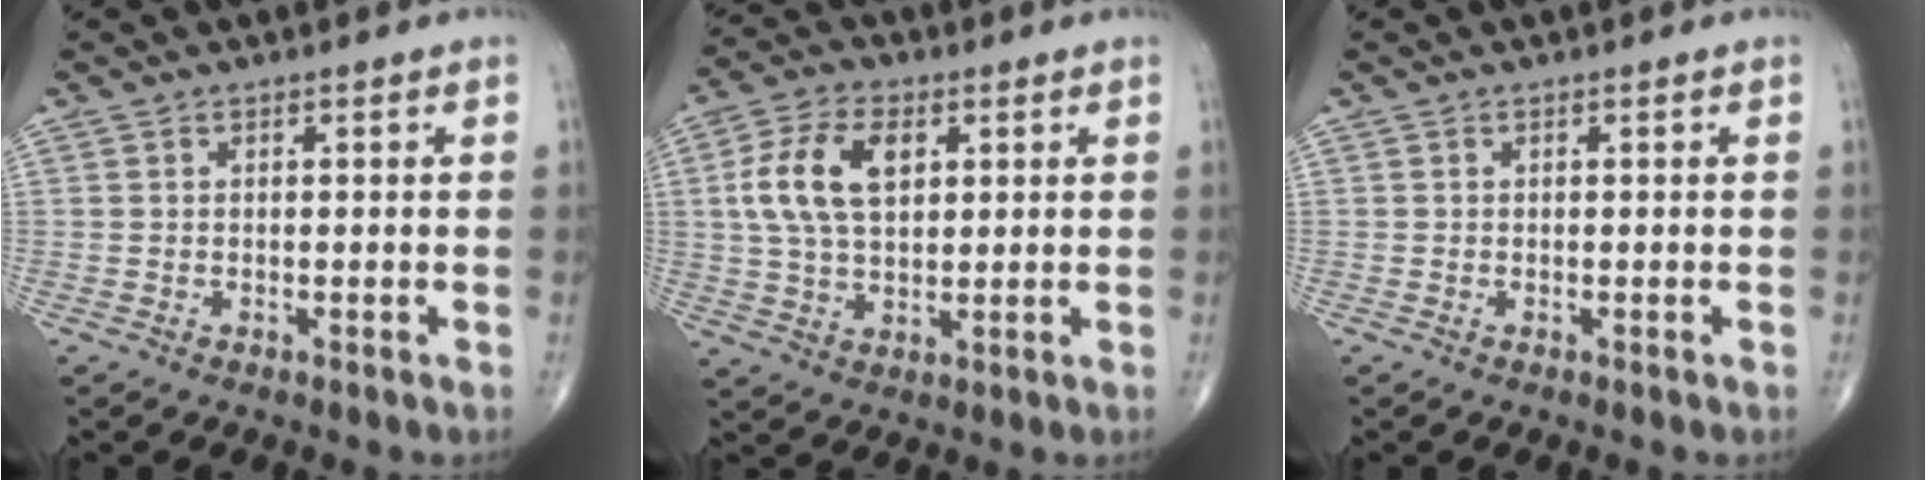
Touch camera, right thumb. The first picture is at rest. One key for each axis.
{"total": 11.7, "fx": 2.8, "fy": 6.9, "fz": 9.0, "tx": -0.170, "ty": 0.005, "tz": 0.052}
{"total": 0.0}